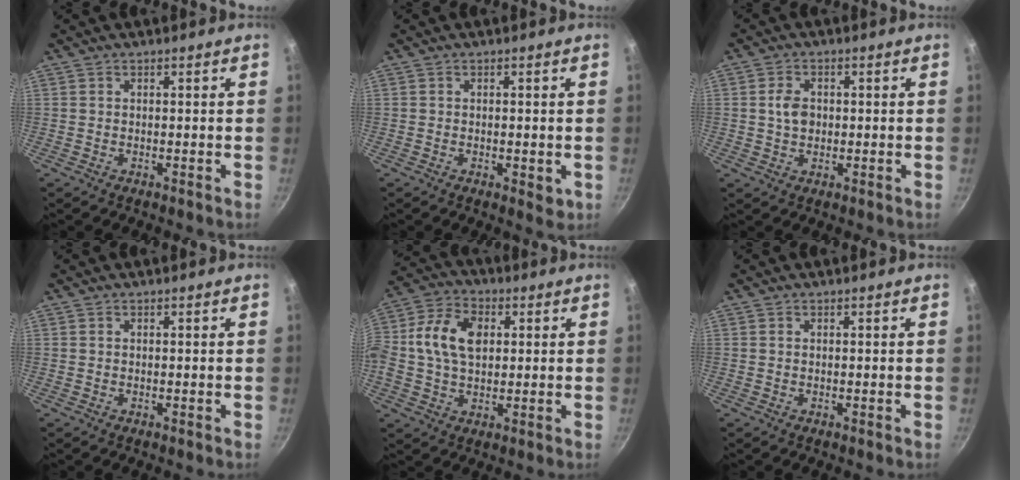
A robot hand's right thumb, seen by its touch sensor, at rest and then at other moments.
{"total": 2.9, "force": [-0.5, 1.5, 2.5], "torque": [-0.035, -0.007, -0.006]}
{"total": 4.0, "force": [0.2, 3.1, 2.6], "torque": [-0.036, 0.004, 0.001]}
{"total": 0.0}
{"total": 12.6, "force": [1.8, 8.5, 9.1], "torque": [-0.160, 0.016, 0.015]}
{"total": 0.0}